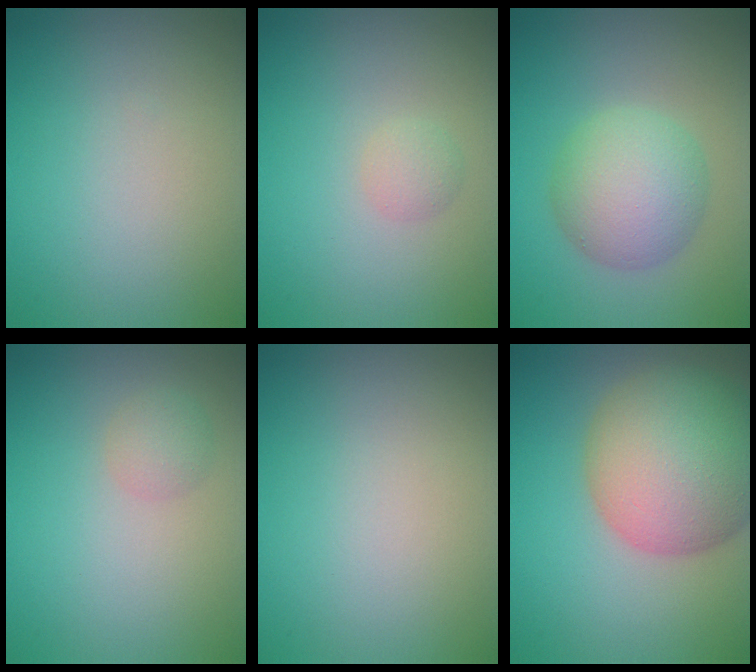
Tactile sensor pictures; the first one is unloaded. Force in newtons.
{"total": 1.1, "press": 1.1, "slide": 0.1}
{"total": 5.6, "press": 5.6, "slide": 0.1}
{"total": 1.4, "press": 1.4, "slide": 0.1}
{"total": 0.0}
{"total": 11.4, "press": 11.4, "slide": 0.6}